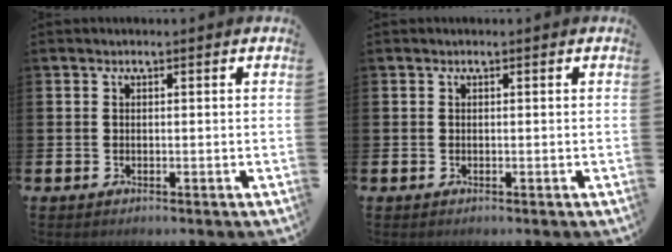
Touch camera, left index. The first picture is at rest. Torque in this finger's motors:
{"motor_torque": [0.00, 0.00, 0.00, 0.00]}